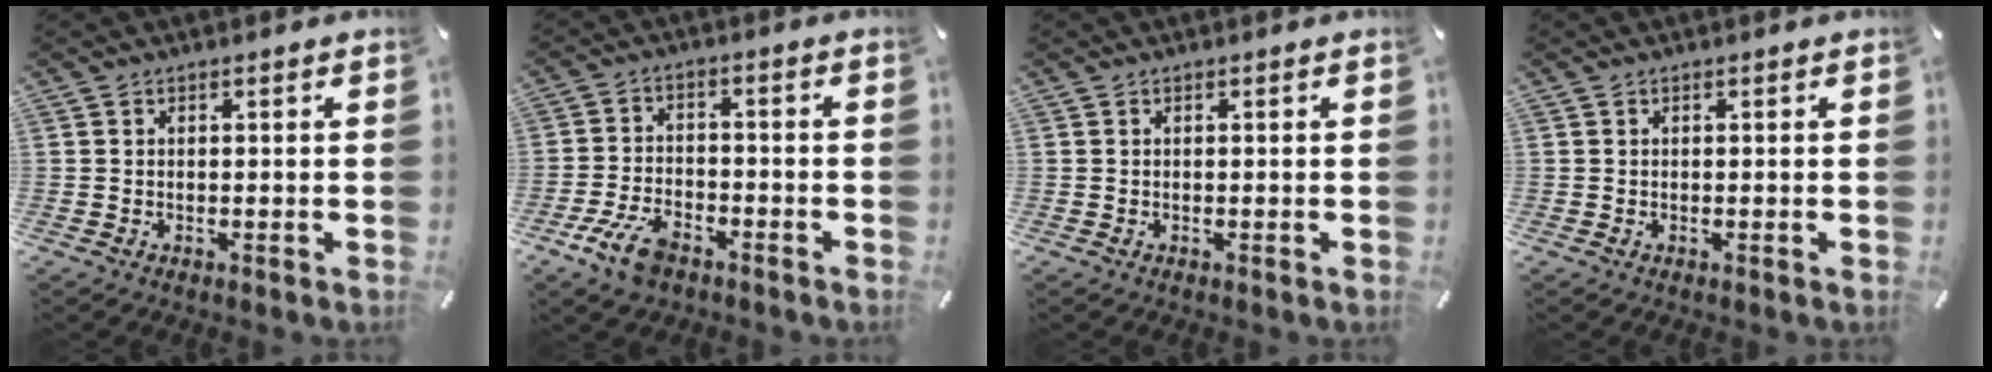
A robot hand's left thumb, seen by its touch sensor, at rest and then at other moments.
{"total": 8.6, "force": [-5.0, 4.6, 5.2], "torque": [-0.122, 0.013, -0.096]}
{"total": 0.0}
{"total": 0.0}